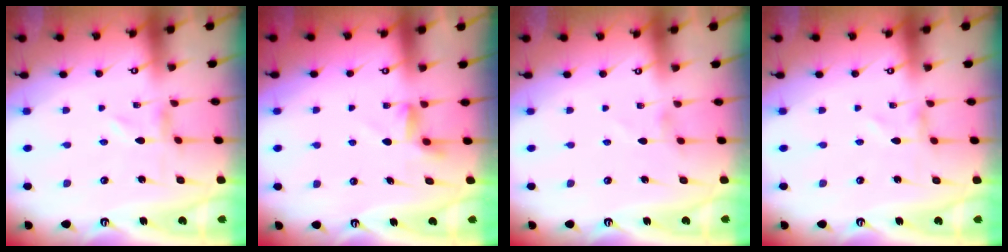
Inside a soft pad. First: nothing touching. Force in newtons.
{"total": 3.5, "press": 3.3, "slide": 1.0}
{"total": 1.5, "press": 1.5, "slide": 0.4}
{"total": 0.7, "press": 0.7, "slide": 0.1}